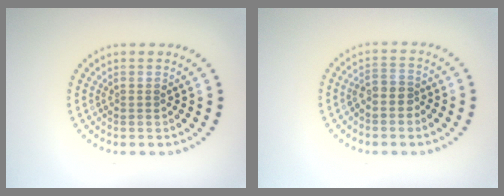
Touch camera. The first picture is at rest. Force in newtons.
{"total": 2.0, "press": 1.7, "slide": 1.0}